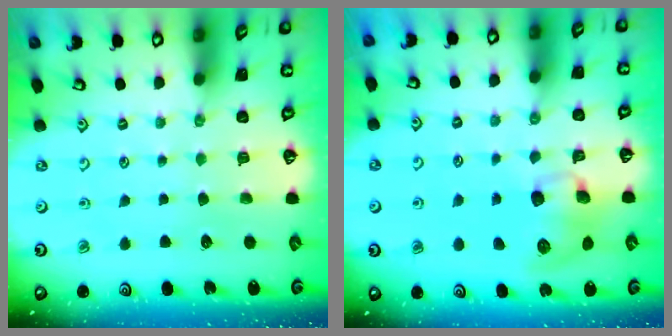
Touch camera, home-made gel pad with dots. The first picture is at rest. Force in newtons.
{"total": 9.8, "press": 9.7, "slide": 1.2}